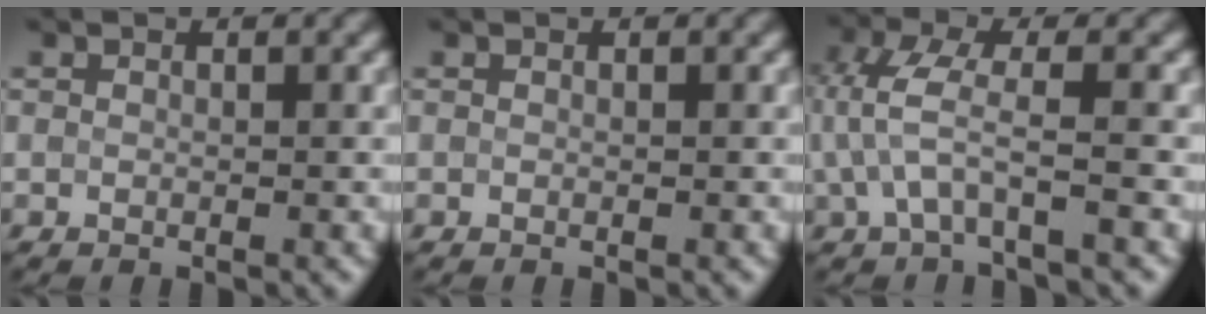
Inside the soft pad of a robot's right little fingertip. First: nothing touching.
{"total": 0.0}
{"total": 3.7, "force": [-0.3, 1.0, 3.6], "torque": [-0.084, 0.008, -0.007]}